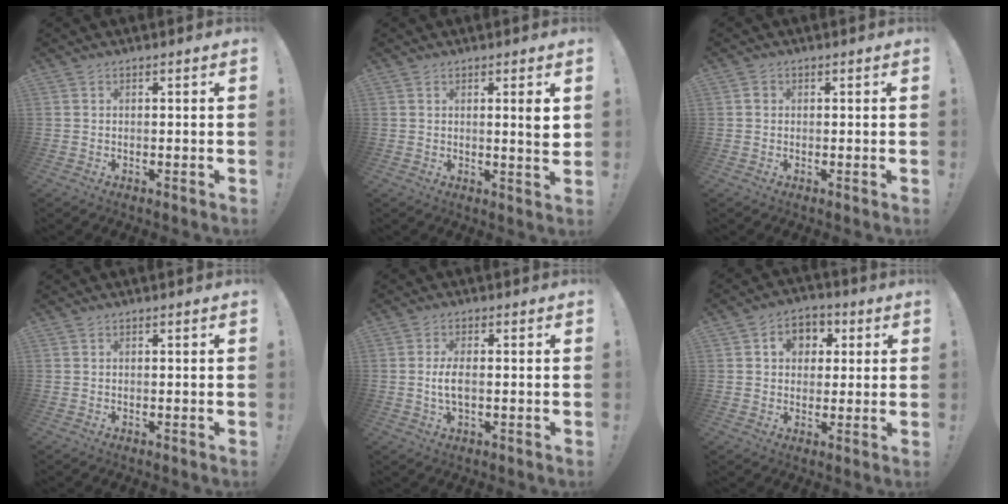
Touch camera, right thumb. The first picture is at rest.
{"total": 3.8, "force": [1.2, -0.2, 3.7], "torque": [-0.048, -0.013, 0.012]}
{"total": 1.2, "force": [0.2, 1.2, 0.3], "torque": [0.002, 0.001, 0.001]}
{"total": 0.0}
{"total": 4.7, "force": [-0.4, 1.7, 4.4], "torque": [-0.083, -0.003, -0.011]}
{"total": 7.4, "force": [1.8, 6.5, 3.1], "torque": [-0.036, -0.002, 0.033]}